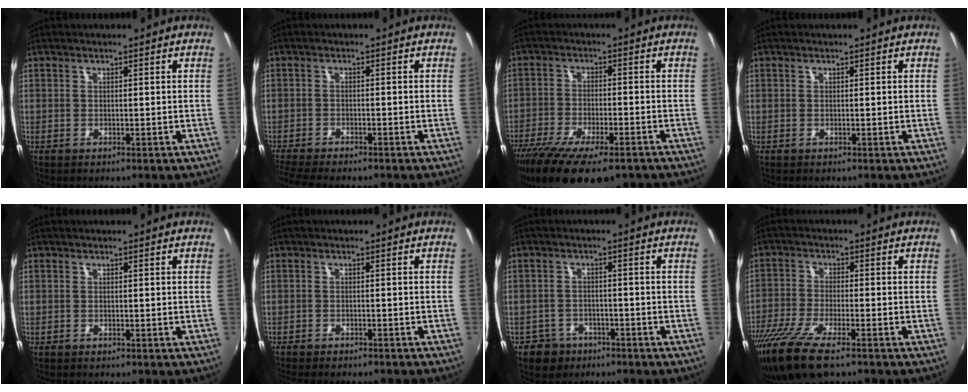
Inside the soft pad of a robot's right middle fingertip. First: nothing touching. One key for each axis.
{"total": 7.8, "fx": -6.8, "fy": 1.0, "fz": 3.5, "tx": -0.093, "ty": -0.031, "tz": -0.115}
{"total": 17.2, "fx": -12.2, "fy": 5.5, "fz": 10.8, "tx": -0.218, "ty": -0.056, "tz": -0.197}
{"total": 0.0}
{"total": 0.0}
{"total": 7.9, "fx": -6.9, "fy": 1.5, "fz": 3.4, "tx": -0.076, "ty": -0.021, "tz": -0.104}
{"total": 5.4, "fx": -3.6, "fy": 4.0, "fz": 0.9, "tx": -0.038, "ty": 0.007, "tz": -0.055}
{"total": 11.6, "fx": -8.2, "fy": 2.7, "fz": 7.8, "tx": -0.177, "ty": -0.043, "tz": -0.161}